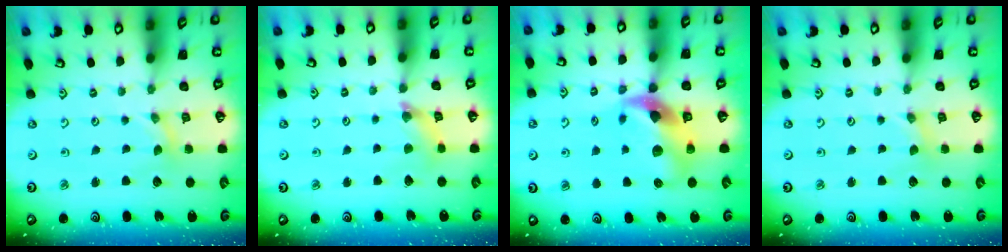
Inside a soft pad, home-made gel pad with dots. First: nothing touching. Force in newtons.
{"total": 3.9, "press": 3.9, "slide": 0.4}
{"total": 13.0, "press": 12.9, "slide": 1.8}
{"total": 0.0}